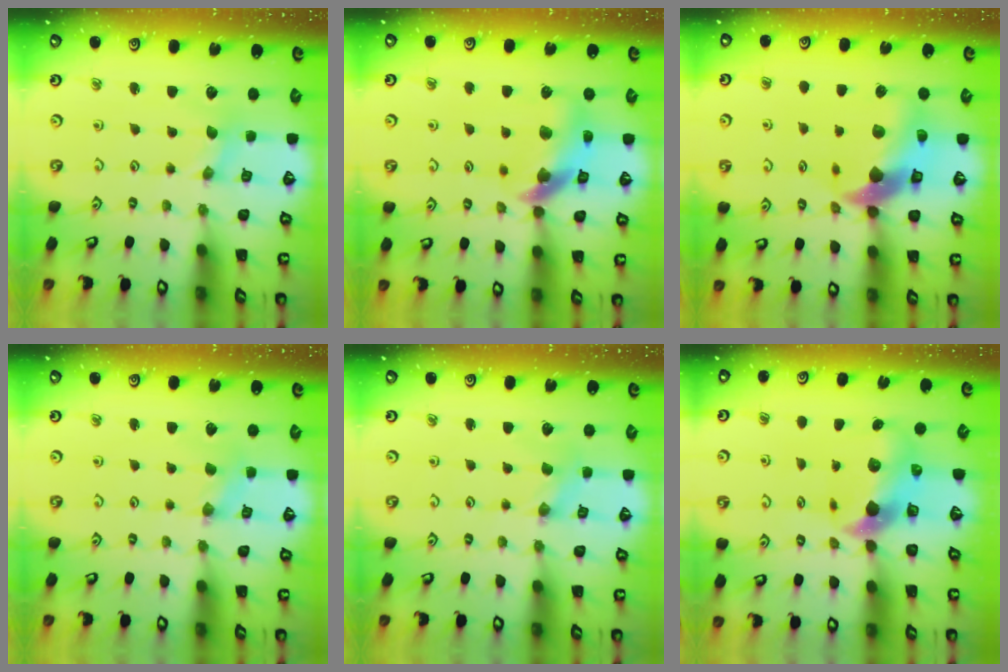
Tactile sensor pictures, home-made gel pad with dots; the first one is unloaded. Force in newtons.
{"total": 12.4, "press": 12.2, "slide": 1.8}
{"total": 14.0, "press": 13.8, "slide": 2.1}
{"total": 0.6, "press": 0.6, "slide": 0.1}
{"total": 0.5, "press": 0.5, "slide": 0.1}
{"total": 7.4, "press": 7.3, "slide": 1.3}